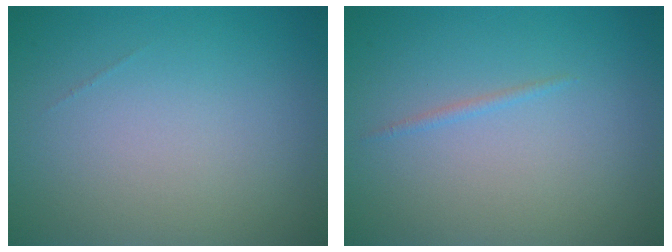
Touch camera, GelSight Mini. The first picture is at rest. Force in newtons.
{"total": 0.6, "press": 0.6, "slide": 0.1}